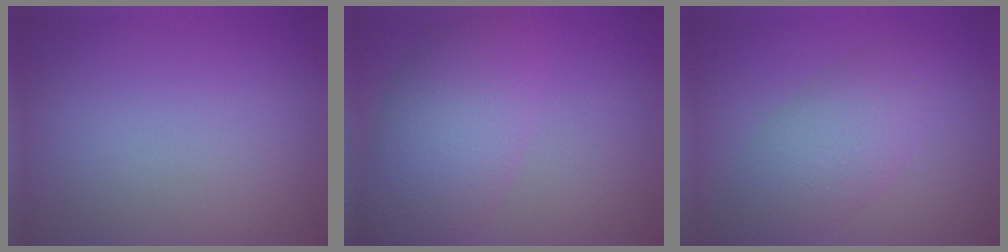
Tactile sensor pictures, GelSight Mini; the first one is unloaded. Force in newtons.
{"total": 7.4, "press": 7.4, "slide": 0.3}
{"total": 4.6, "press": 4.6, "slide": 0.2}